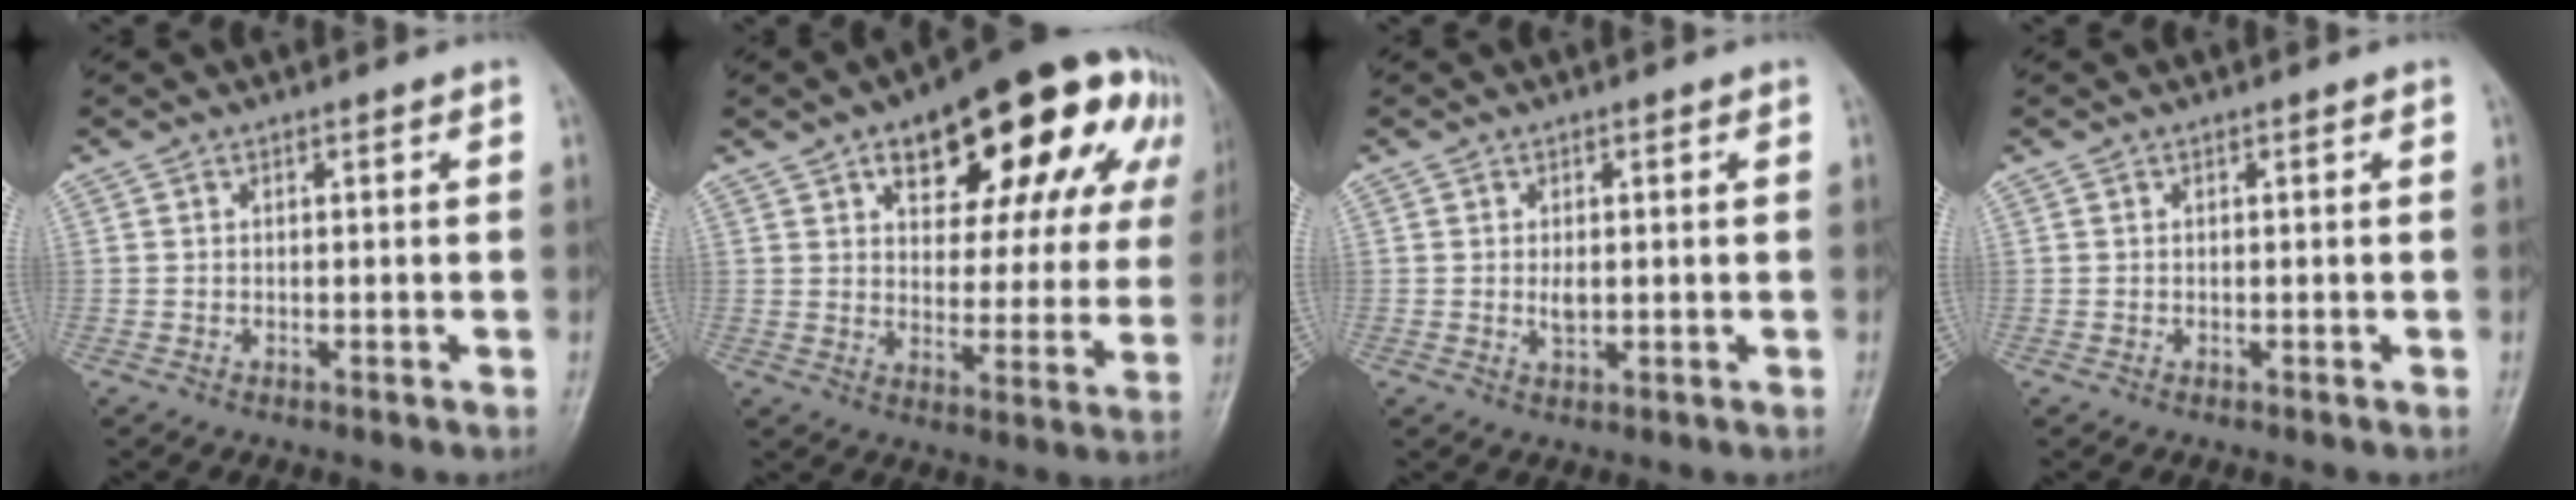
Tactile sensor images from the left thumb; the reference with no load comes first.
{"total": 24.5, "force": [11.7, 11.2, 18.4], "torque": [-0.202, 0.001, 0.160]}
{"total": 2.2, "force": [0.1, 1.3, 1.7], "torque": [-0.025, -0.004, 0.004]}
{"total": 0.0}